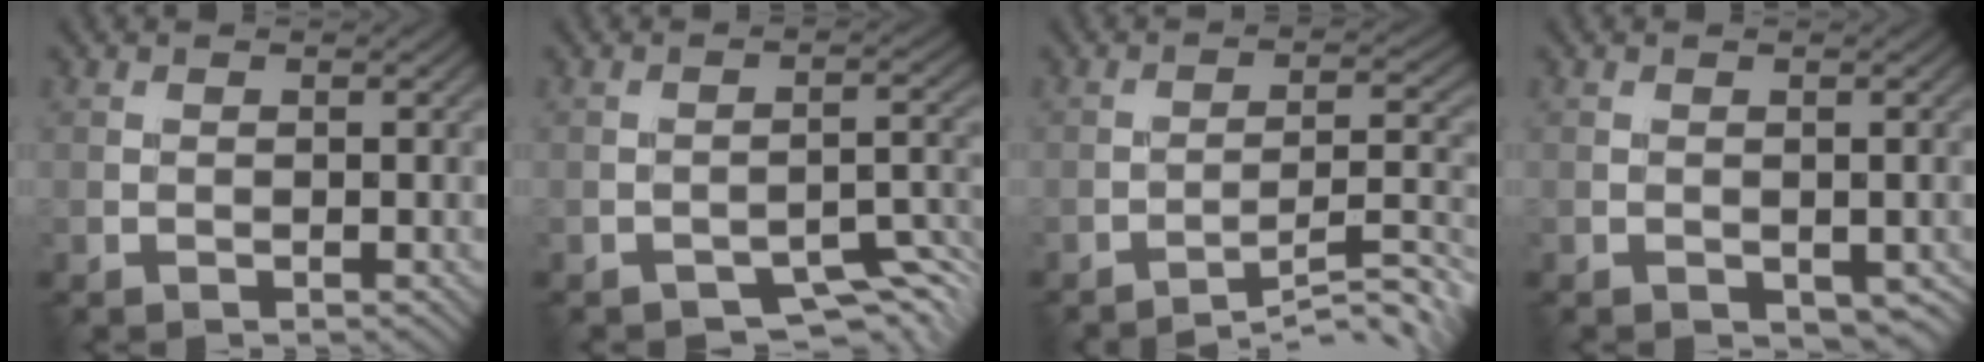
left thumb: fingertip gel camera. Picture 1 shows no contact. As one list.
[{"total": 4.6, "force": [-3.8, 1.1, 2.4], "torque": [-0.028, 0.003, -0.051]}, {"total": 8.6, "force": [-6.4, 1.2, 5.5], "torque": [-0.093, 0.016, -0.093]}, {"total": 2.8, "force": [-1.0, 1.7, 2.0], "torque": [-0.023, -0.011, -0.003]}]